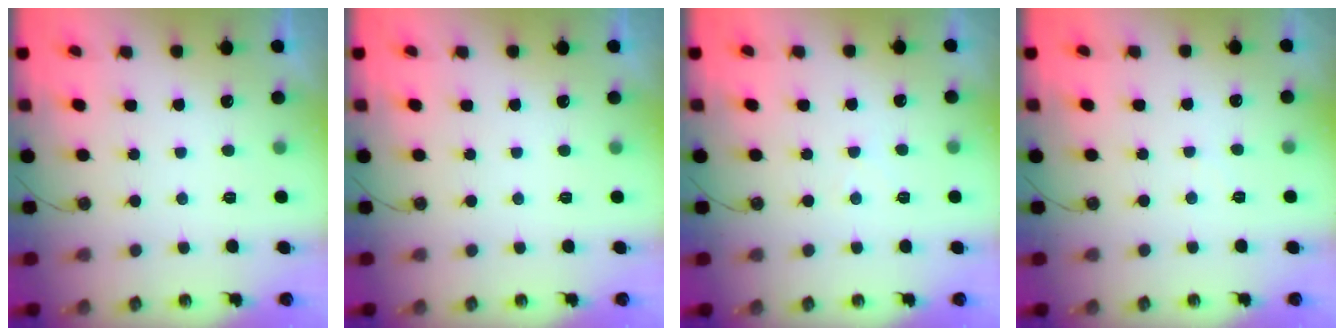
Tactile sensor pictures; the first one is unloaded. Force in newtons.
{"total": 0.0}
{"total": 2.5, "press": 2.5, "slide": 0.4}
{"total": 2.8, "press": 2.8, "slide": 0.5}